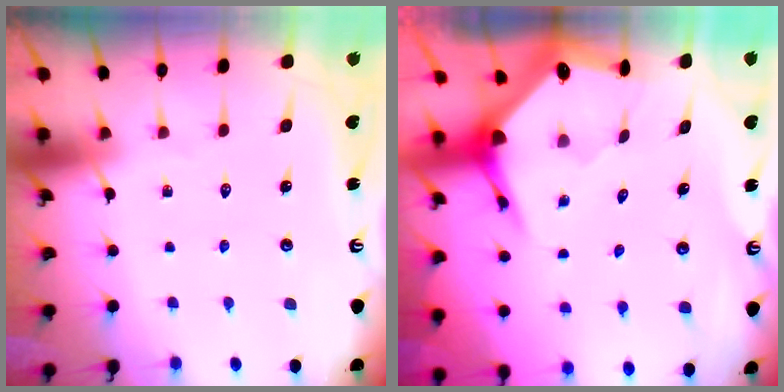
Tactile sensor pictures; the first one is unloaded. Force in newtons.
{"total": 3.9, "press": 3.9, "slide": 0.6}